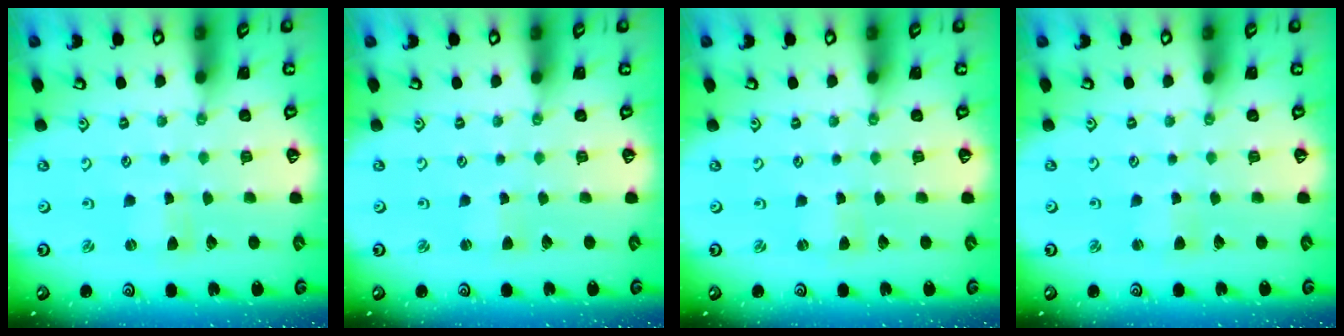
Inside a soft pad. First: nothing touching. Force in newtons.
{"total": 1.7, "press": 1.7, "slide": 0.4}
{"total": 0.0}
{"total": 2.9, "press": 2.8, "slide": 0.4}